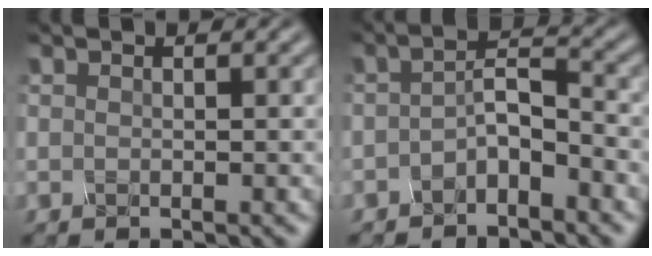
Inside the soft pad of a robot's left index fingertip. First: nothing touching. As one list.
[{"total": 2.6, "force": [-1.7, 0.7, 1.8], "torque": [-0.036, 0.009, -0.034]}]